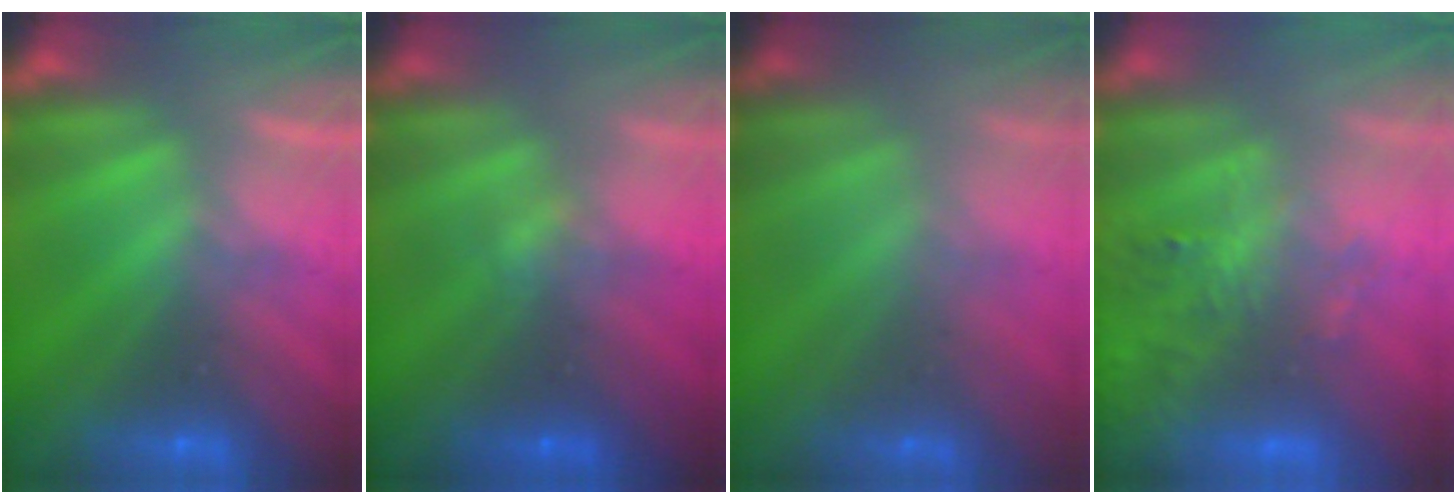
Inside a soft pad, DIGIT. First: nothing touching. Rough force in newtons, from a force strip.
{"total": 1.2}
{"total": 1.7}
{"total": 6.9}